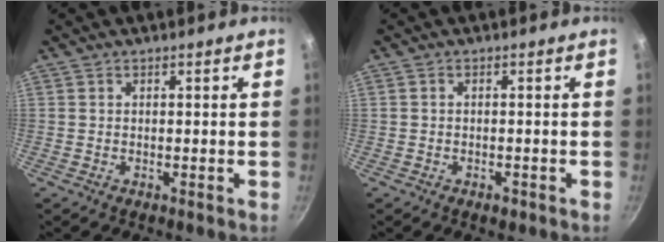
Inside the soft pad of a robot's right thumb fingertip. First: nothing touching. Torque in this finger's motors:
{"motor_torque": [-0.26, -0.16, -0.16, 0.14, 0.06]}